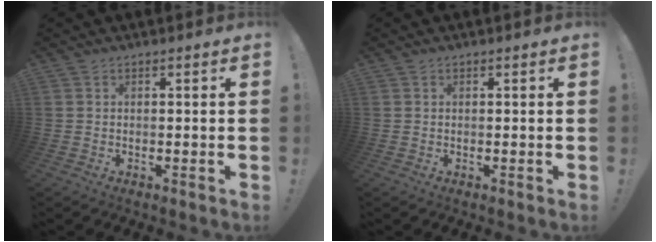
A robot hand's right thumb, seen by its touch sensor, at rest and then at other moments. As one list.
[{"total": 0.0}]